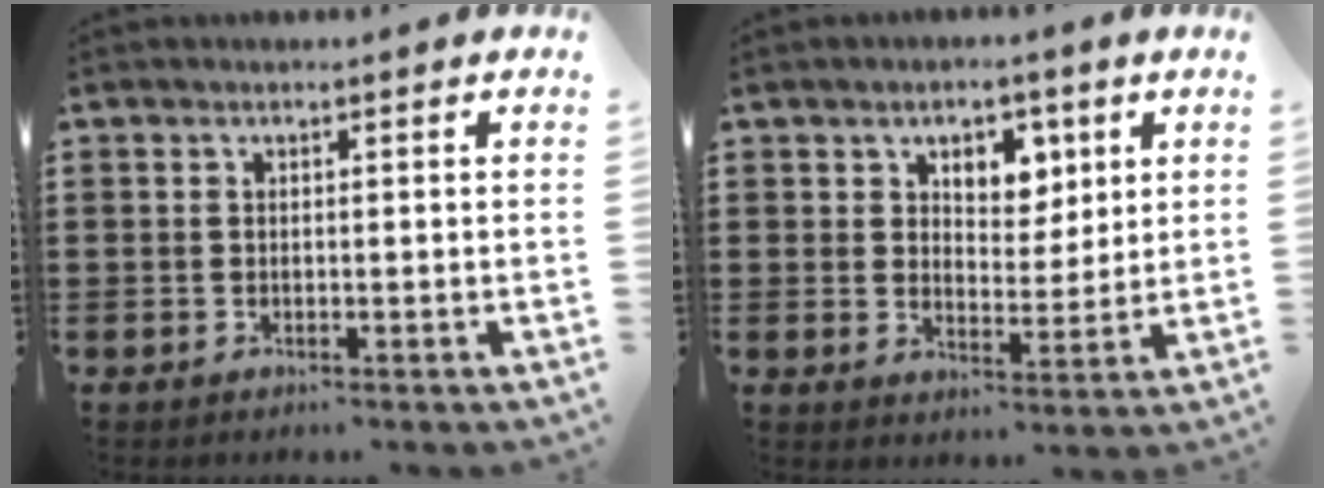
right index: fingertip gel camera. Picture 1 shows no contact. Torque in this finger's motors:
{"motor_torque": [0.16, -0.13, 0.41, 0.03]}